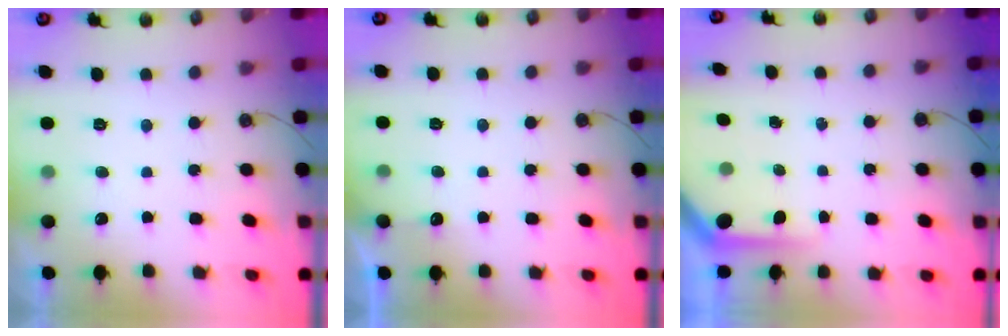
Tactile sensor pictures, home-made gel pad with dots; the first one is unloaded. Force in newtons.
{"total": 2.8, "press": 2.8, "slide": 0.4}
{"total": 4.8, "press": 4.7, "slide": 0.5}